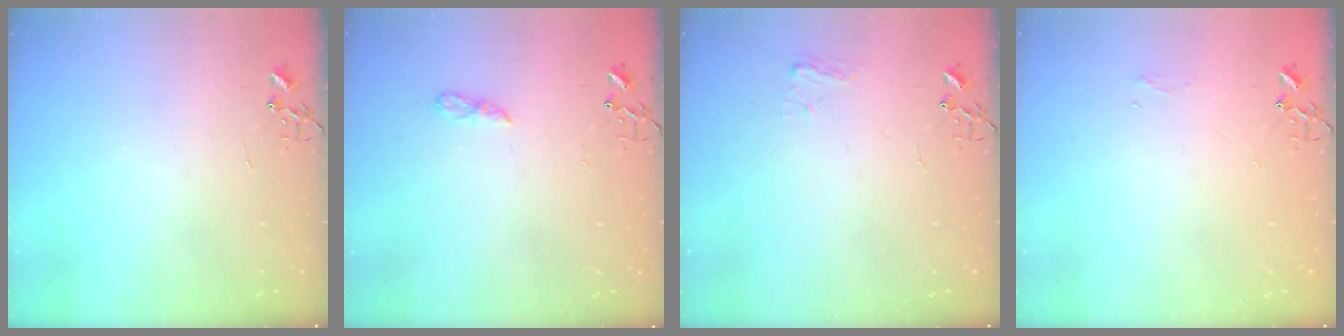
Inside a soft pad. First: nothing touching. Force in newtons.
{"total": 5.4, "press": 5.4, "slide": 0.6}
{"total": 5.8, "press": 5.8, "slide": 0.7}
{"total": 3.5, "press": 3.5, "slide": 0.6}